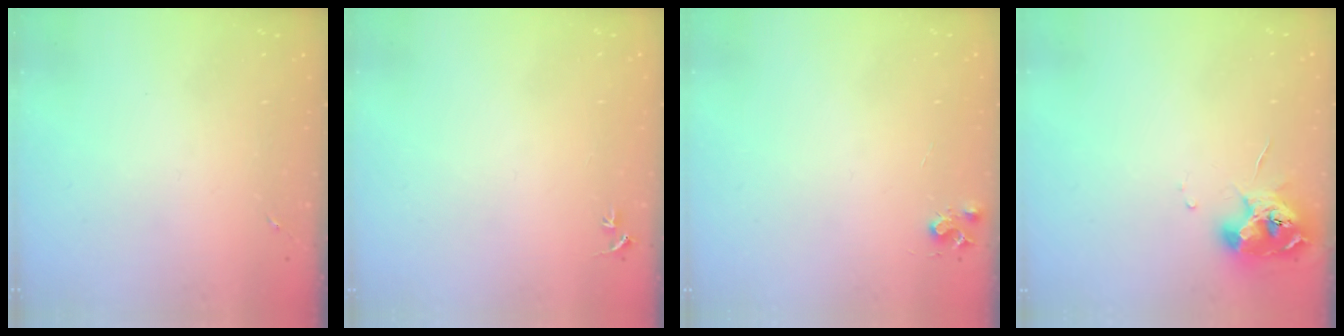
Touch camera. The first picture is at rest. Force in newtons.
{"total": 2.3, "press": 2.3, "slide": 0.2}
{"total": 5.7, "press": 5.7, "slide": 0.7}
{"total": 10.6, "press": 10.6, "slide": 1.4}